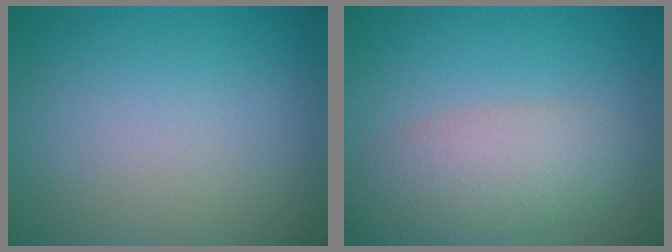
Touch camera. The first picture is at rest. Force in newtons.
{"total": 5.4, "press": 5.4, "slide": 0.3}